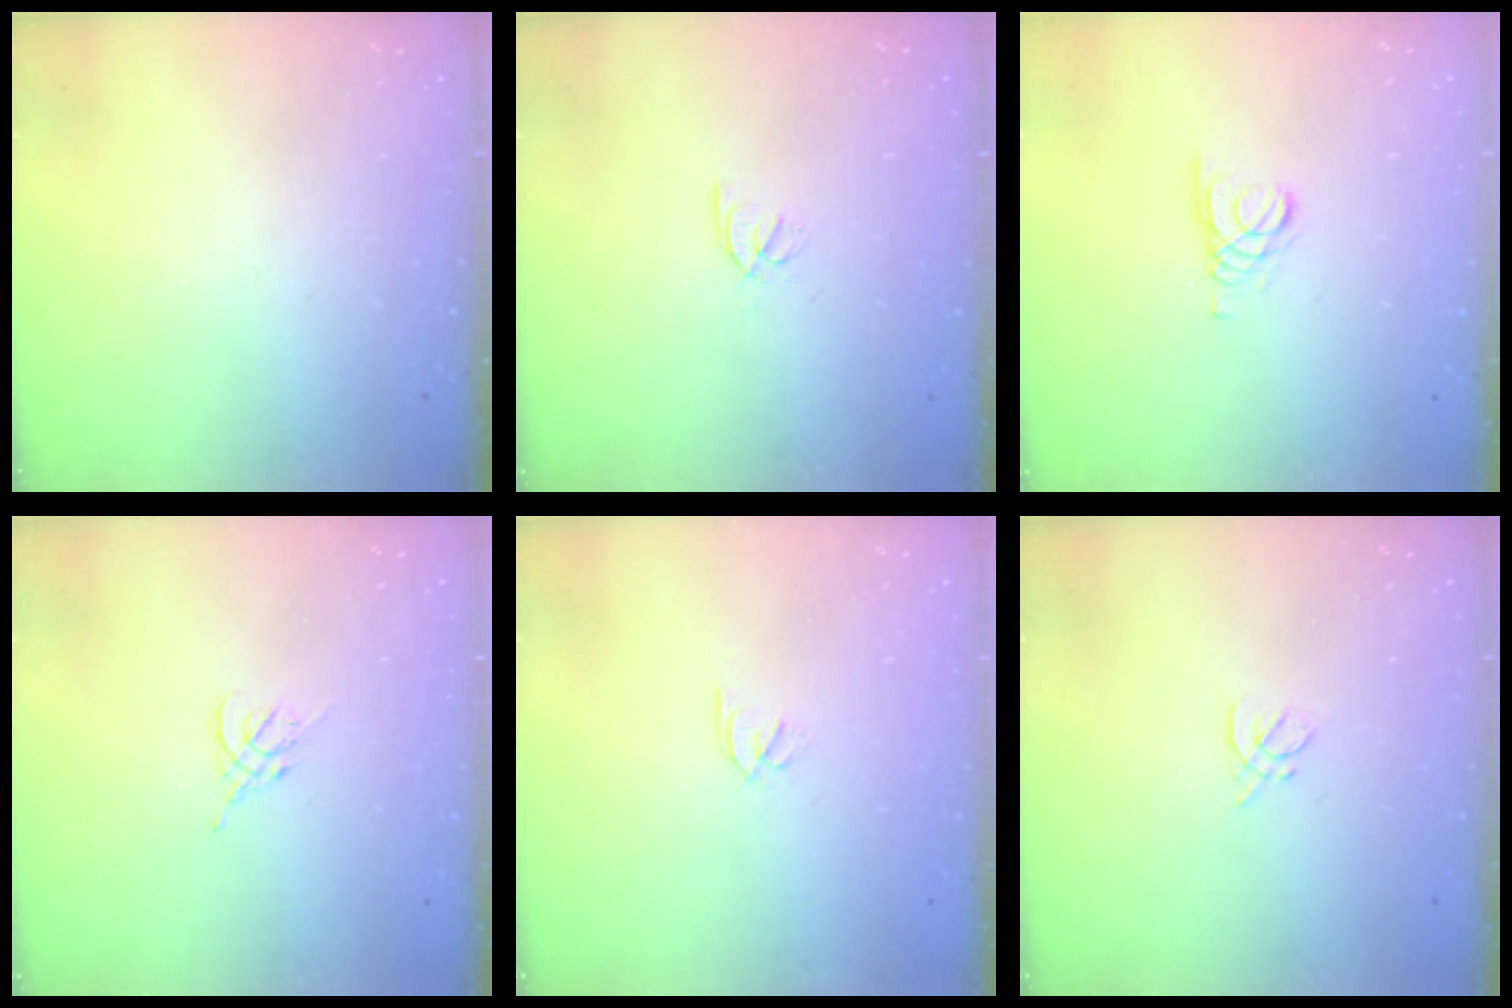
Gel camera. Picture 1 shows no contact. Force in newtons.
{"total": 1.6, "press": 1.6, "slide": 0.3}
{"total": 1.8, "press": 1.8, "slide": 0.2}
{"total": 1.2, "press": 1.1, "slide": 0.5}
{"total": 1.8, "press": 1.7, "slide": 0.5}
{"total": 2.0, "press": 1.9, "slide": 0.7}